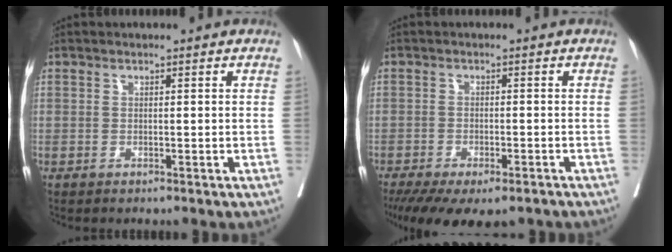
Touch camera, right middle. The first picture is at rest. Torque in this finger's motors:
{"motor_torque": [1.17, -0.97, 0.25, 0.06]}